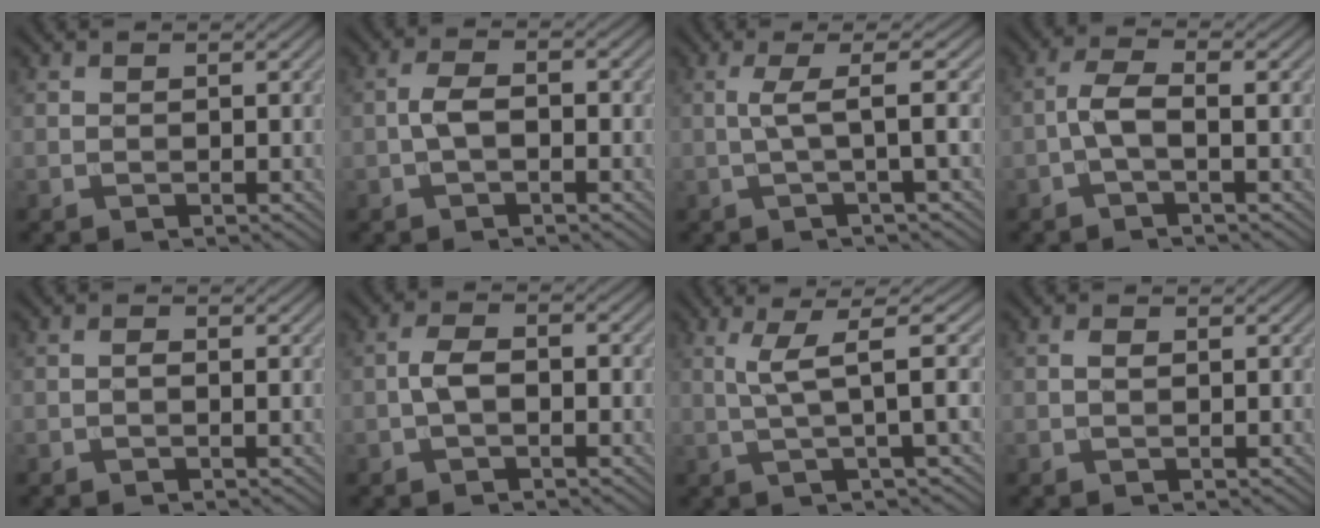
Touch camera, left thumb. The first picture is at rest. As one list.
[{"total": 2.9, "force": [-0.7, 1.3, 2.5], "torque": [-0.052, 0.007, -0.017]}, {"total": 4.2, "force": [0.2, 0.5, 4.1], "torque": [-0.073, 0.011, -0.005]}, {"total": 3.2, "force": [-0.7, 0.8, 3.1], "torque": [-0.065, 0.008, -0.022]}, {"total": 0.8, "force": [-0.2, 0.3, 0.7], "torque": [-0.012, 0.001, -0.004]}, {"total": 3.1, "force": [-0.6, 1.6, 2.6], "torque": [-0.054, 0.008, -0.016]}, {"total": 5.4, "force": [1.2, 0.6, 5.2], "torque": [-0.101, 0.015, 0.022]}, {"total": 0.9, "force": [0.1, 0.4, 0.8], "torque": [-0.014, 0.000, 0.001]}]